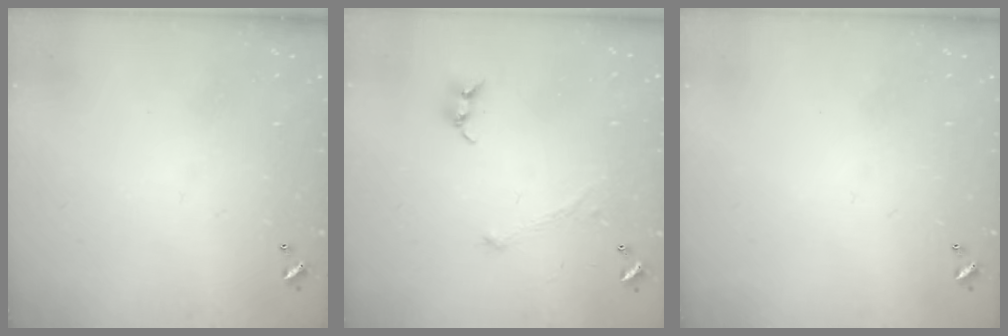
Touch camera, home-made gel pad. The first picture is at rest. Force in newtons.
{"total": 0.0}
{"total": 0.0}